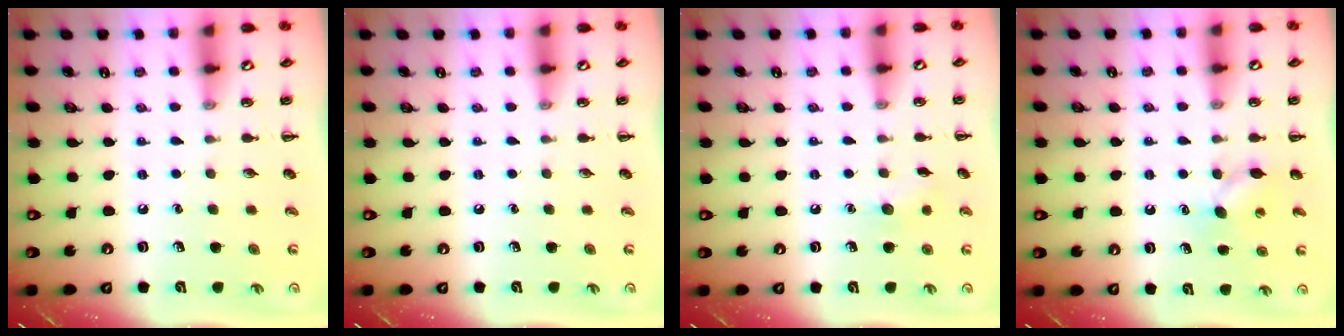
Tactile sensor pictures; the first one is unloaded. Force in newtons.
{"total": 0.0}
{"total": 6.5, "press": 6.4, "slide": 1.4}
{"total": 4.3, "press": 4.1, "slide": 1.1}